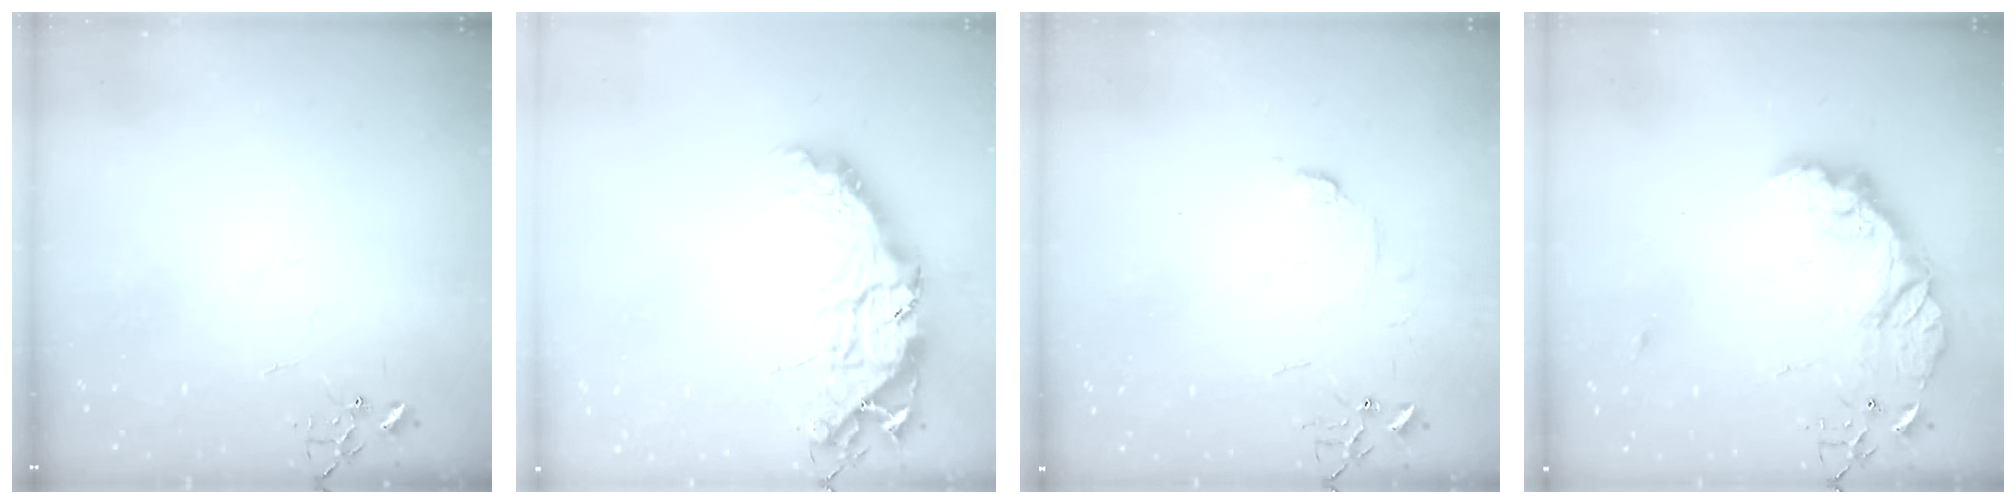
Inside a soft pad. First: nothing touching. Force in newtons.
{"total": 18.3, "press": 18.3, "slide": 1.4}
{"total": 6.1, "press": 6.1, "slide": 0.7}
{"total": 15.7, "press": 15.7, "slide": 1.0}